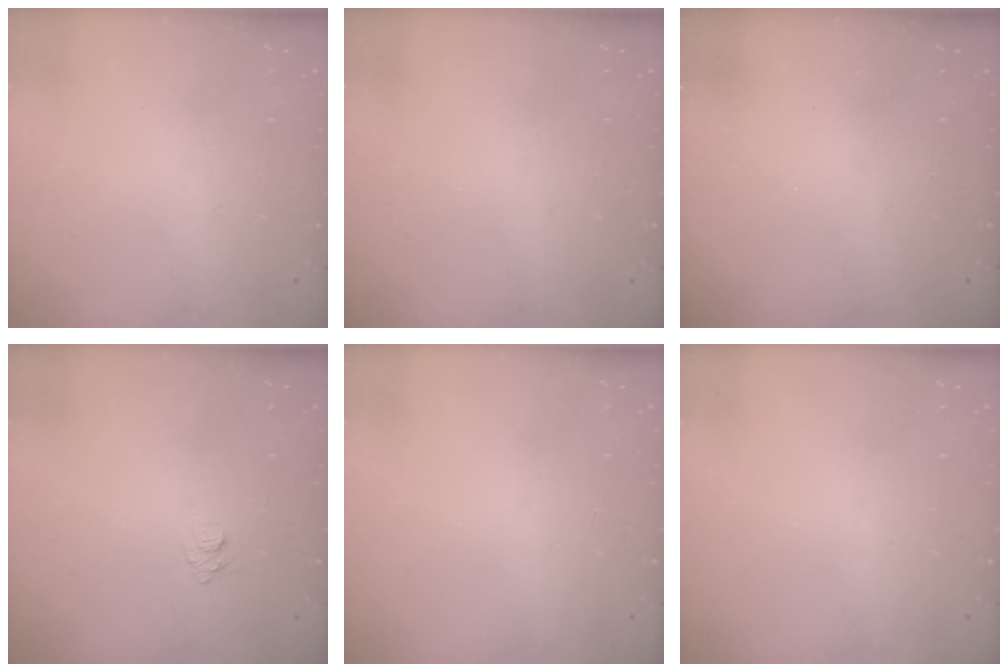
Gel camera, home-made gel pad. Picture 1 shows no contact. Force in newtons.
{"total": 0.0}
{"total": 2.4, "press": 2.2, "slide": 0.8}
{"total": 6.4, "press": 6.4, "slide": 0.7}
{"total": 0.0}
{"total": 0.0}